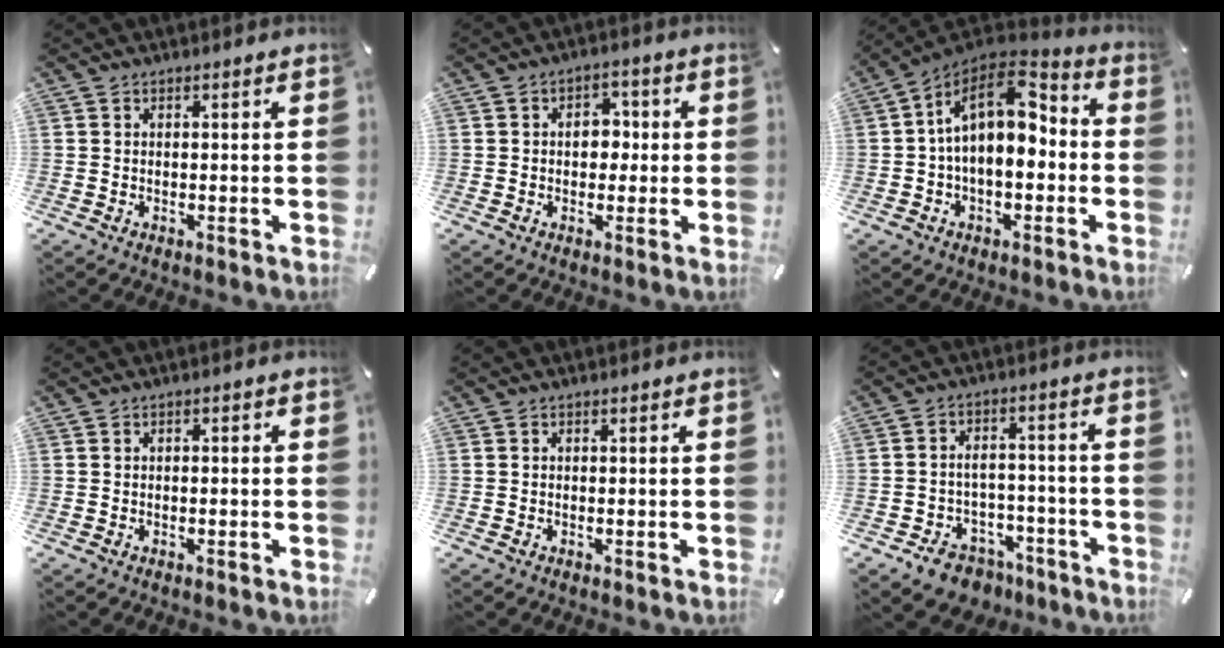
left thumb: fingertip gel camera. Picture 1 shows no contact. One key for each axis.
{"total": 5.4, "fx": -0.2, "fy": 3.9, "fz": 3.7, "tx": -0.040, "ty": 0.000, "tz": -0.013}
{"total": 15.0, "fx": 2.0, "fy": 9.5, "fz": 11.5, "tx": -0.196, "ty": -0.010, "tz": 0.034}
{"total": 0.6, "fx": -0.3, "fy": 0.3, "fz": 0.5, "tx": -0.008, "ty": 0.000, "tz": -0.006}
{"total": 0.0}
{"total": 8.0, "fx": -4.7, "fy": 5.8, "fz": 2.9, "tx": -0.028, "ty": 0.043, "tz": -0.077}